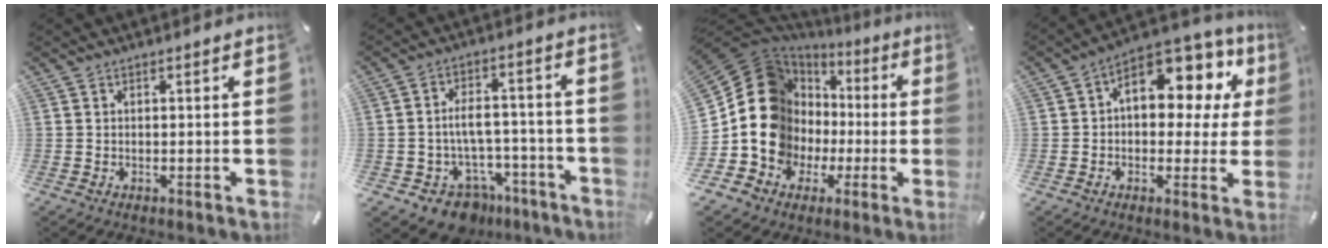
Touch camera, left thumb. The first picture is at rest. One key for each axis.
{"total": 9.2, "fx": -3.8, "fy": 7.2, "fz": 4.2, "tx": -0.064, "ty": 0.029, "tz": -0.056}
{"total": 17.6, "fx": 0.0, "fy": 15.8, "fz": 7.8, "tx": -0.170, "ty": -0.033, "tz": 0.018}
{"total": 12.7, "fx": 4.7, "fy": 7.9, "fz": 8.7, "tx": -0.116, "ty": -0.040, "tz": 0.081}